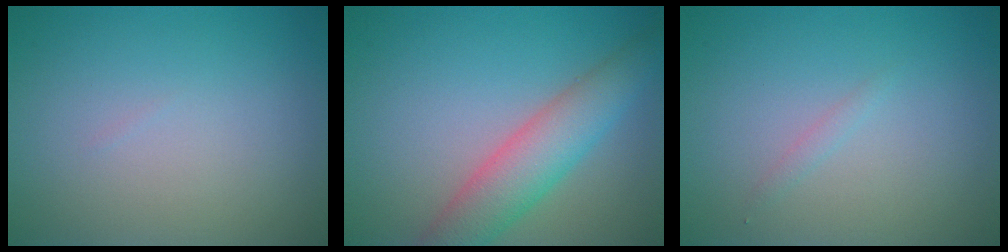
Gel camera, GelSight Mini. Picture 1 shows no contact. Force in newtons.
{"total": 5.3, "press": 5.3, "slide": 0.0}
{"total": 0.7, "press": 0.7, "slide": 0.1}